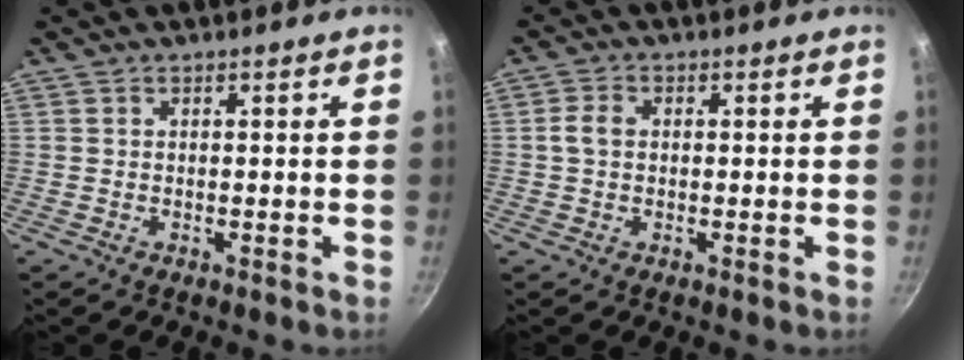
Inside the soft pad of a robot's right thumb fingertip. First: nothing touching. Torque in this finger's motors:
{"motor_torque": [-0.09, 0.96, 0.29, -0.12, 0.00]}